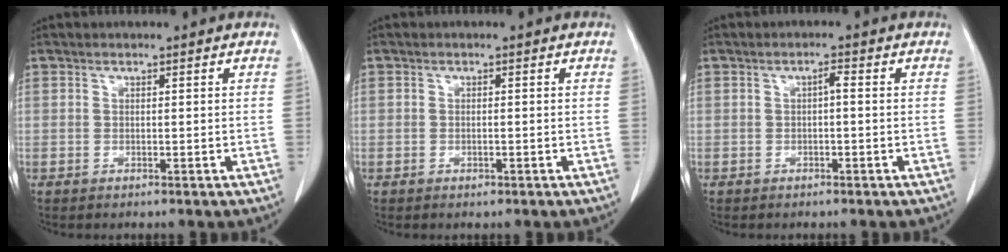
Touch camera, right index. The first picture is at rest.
{"total": 0.7, "force": [-0.4, 0.3, 0.4], "torque": [-0.007, 0.000, -0.004]}
{"total": 1.2, "force": [-0.1, 0.2, 1.2], "torque": [-0.019, 0.004, -0.002]}